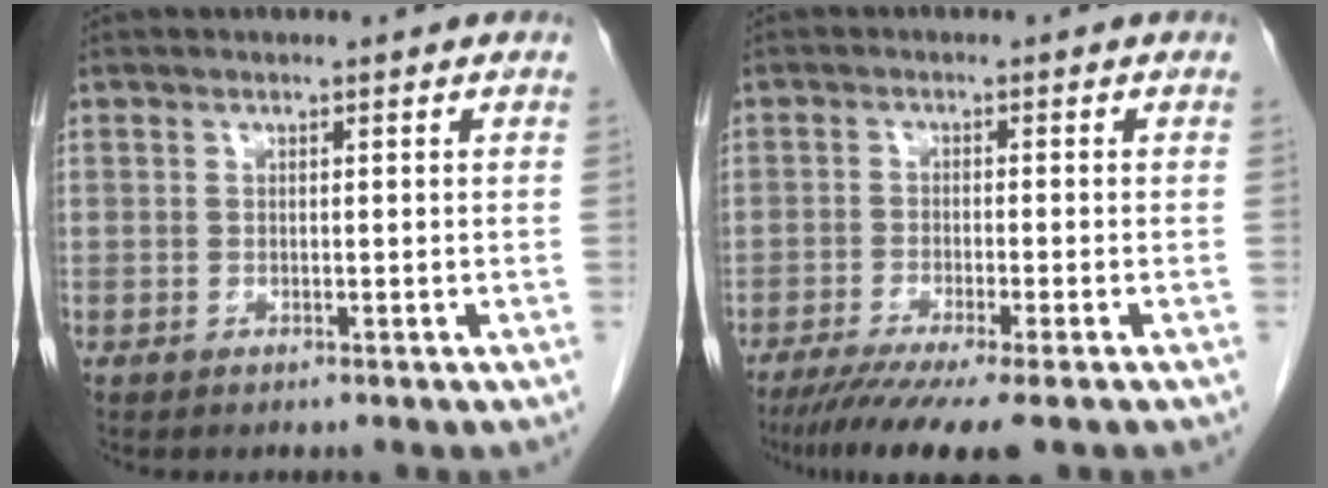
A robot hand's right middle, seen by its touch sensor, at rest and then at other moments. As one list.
[{"total": 8.9, "force": [-6.8, -0.1, 5.8], "torque": [-0.083, -0.022, -0.107]}]